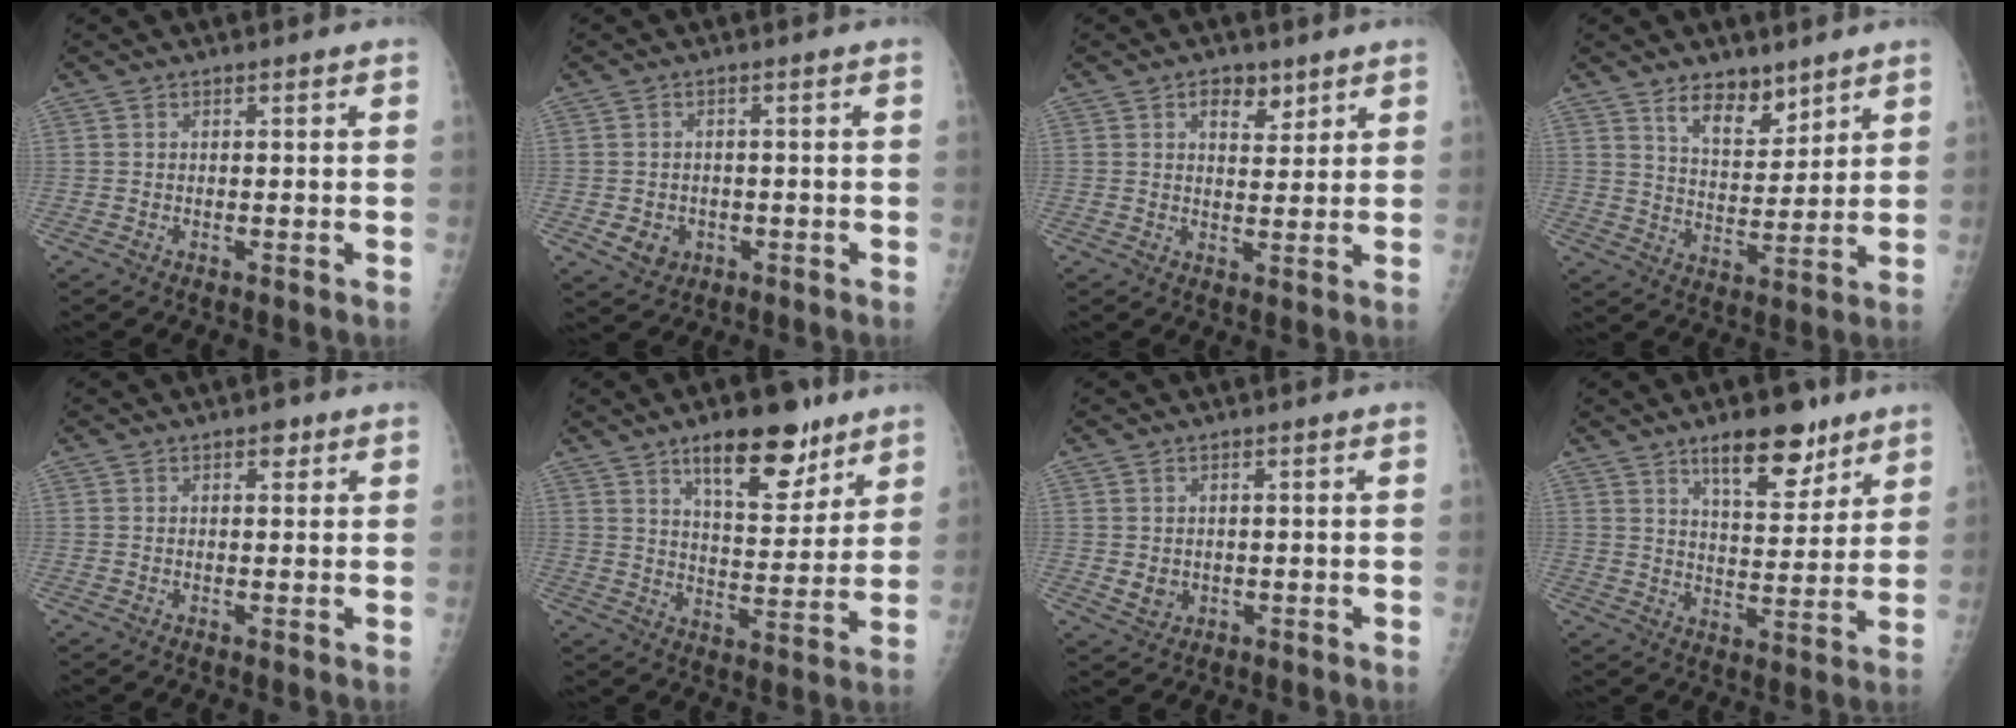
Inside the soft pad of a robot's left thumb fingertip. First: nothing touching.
{"total": 3.9, "force": [-1.2, 3.4, 1.6], "torque": [-0.011, 0.003, -0.007]}
{"total": 4.5, "force": [2.7, 2.7, 2.4], "torque": [-0.011, -0.015, 0.041]}
{"total": 8.4, "force": [5.9, 4.1, 4.2], "torque": [-0.037, -0.048, 0.107]}
{"total": 1.3, "force": [0.8, 0.8, 0.7], "torque": [0.004, -0.002, 0.007]}
{"total": 14.0, "force": [9.0, 5.7, 9.0], "torque": [-0.094, -0.054, 0.140]}
{"total": 2.5, "force": [0.0, 2.1, 1.2], "torque": [-0.013, -0.003, 0.009]}
{"total": 11.4, "force": [7.6, 4.5, 7.2], "torque": [-0.076, -0.049, 0.121]}